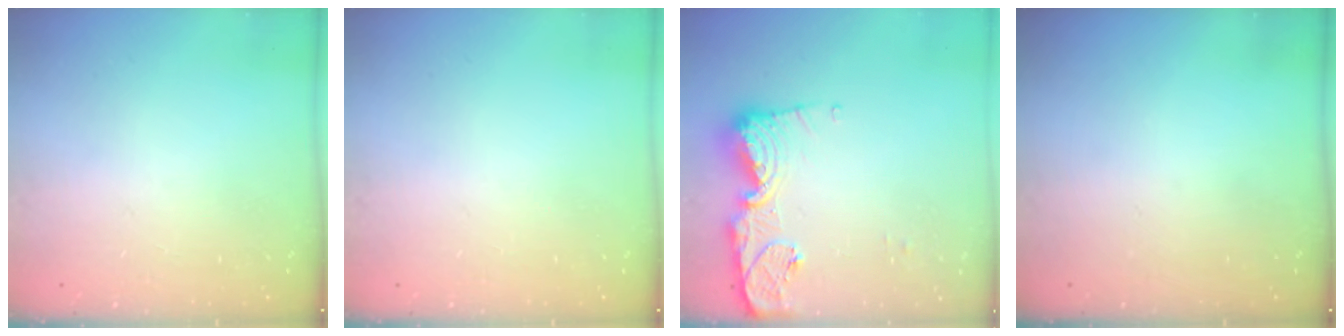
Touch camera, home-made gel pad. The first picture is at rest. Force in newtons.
{"total": 0.0}
{"total": 13.5, "press": 13.4, "slide": 1.3}
{"total": 0.0}